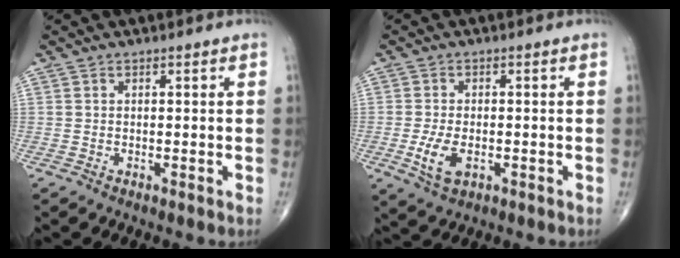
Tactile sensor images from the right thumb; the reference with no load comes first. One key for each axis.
{"total": 5.5, "fx": -1.5, "fy": 2.9, "fz": 4.4, "tx": -0.092, "ty": -0.003, "tz": -0.023}